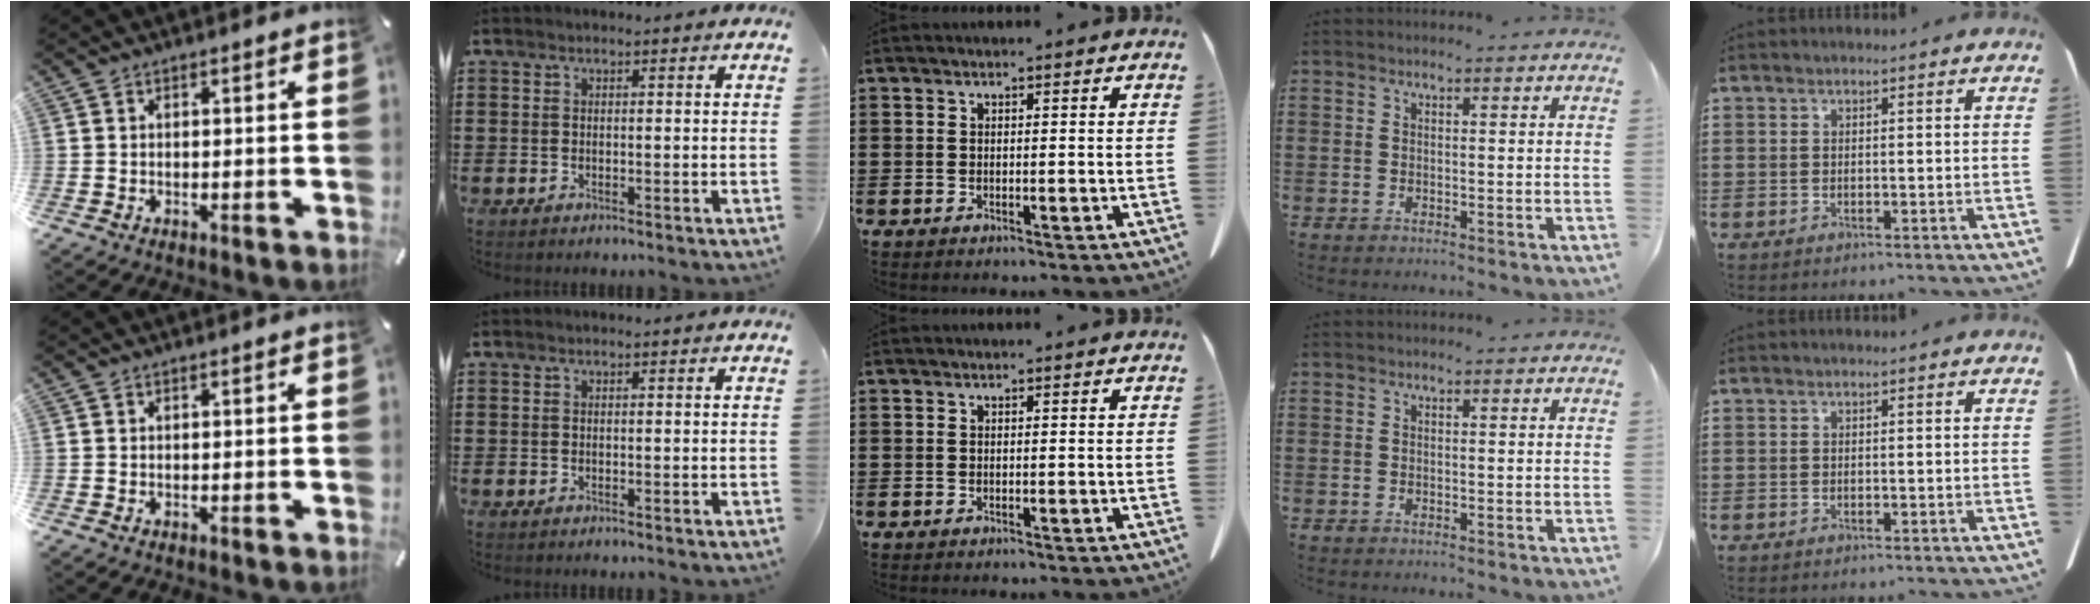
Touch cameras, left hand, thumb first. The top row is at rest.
{}